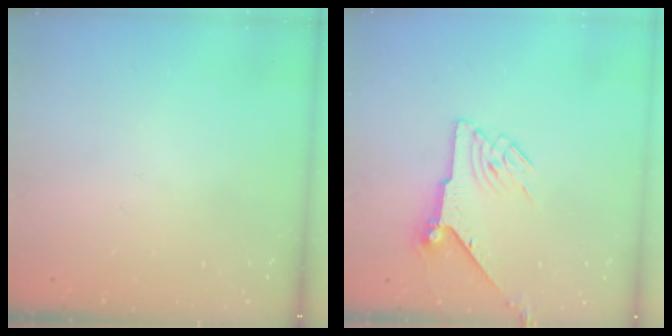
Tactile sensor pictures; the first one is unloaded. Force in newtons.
{"total": 7.5, "press": 7.5, "slide": 0.3}